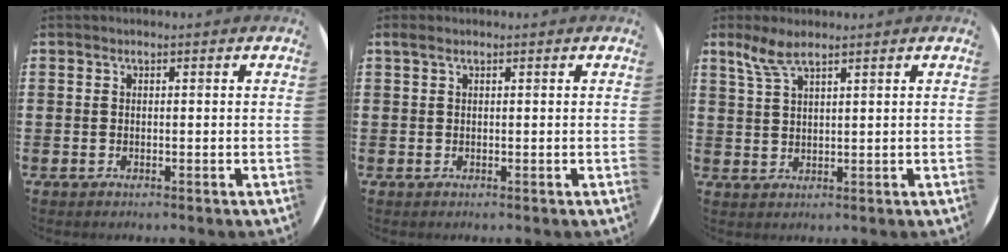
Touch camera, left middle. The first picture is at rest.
{"total": 0.0}
{"total": 3.8, "force": [2.8, 0.8, 2.5], "torque": [-0.055, 0.004, 0.050]}